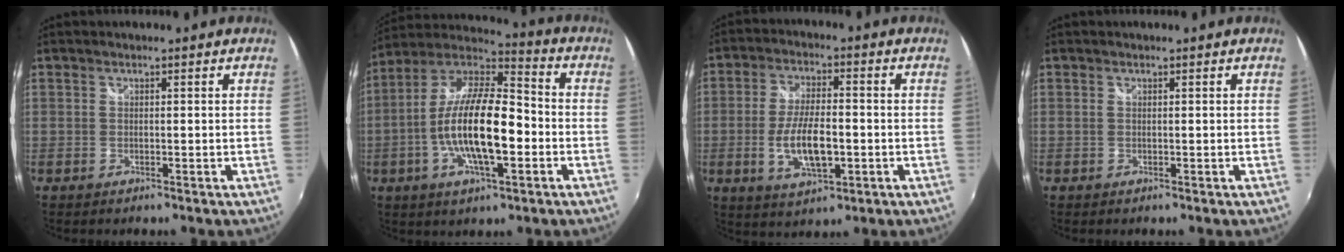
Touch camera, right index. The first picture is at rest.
{"total": 18.3, "force": [-3.8, 5.9, 16.9], "torque": [-0.323, -0.002, -0.077]}
{"total": 10.5, "force": [-2.3, 4.0, 9.4], "torque": [-0.184, -0.007, -0.037]}
{"total": 0.0}